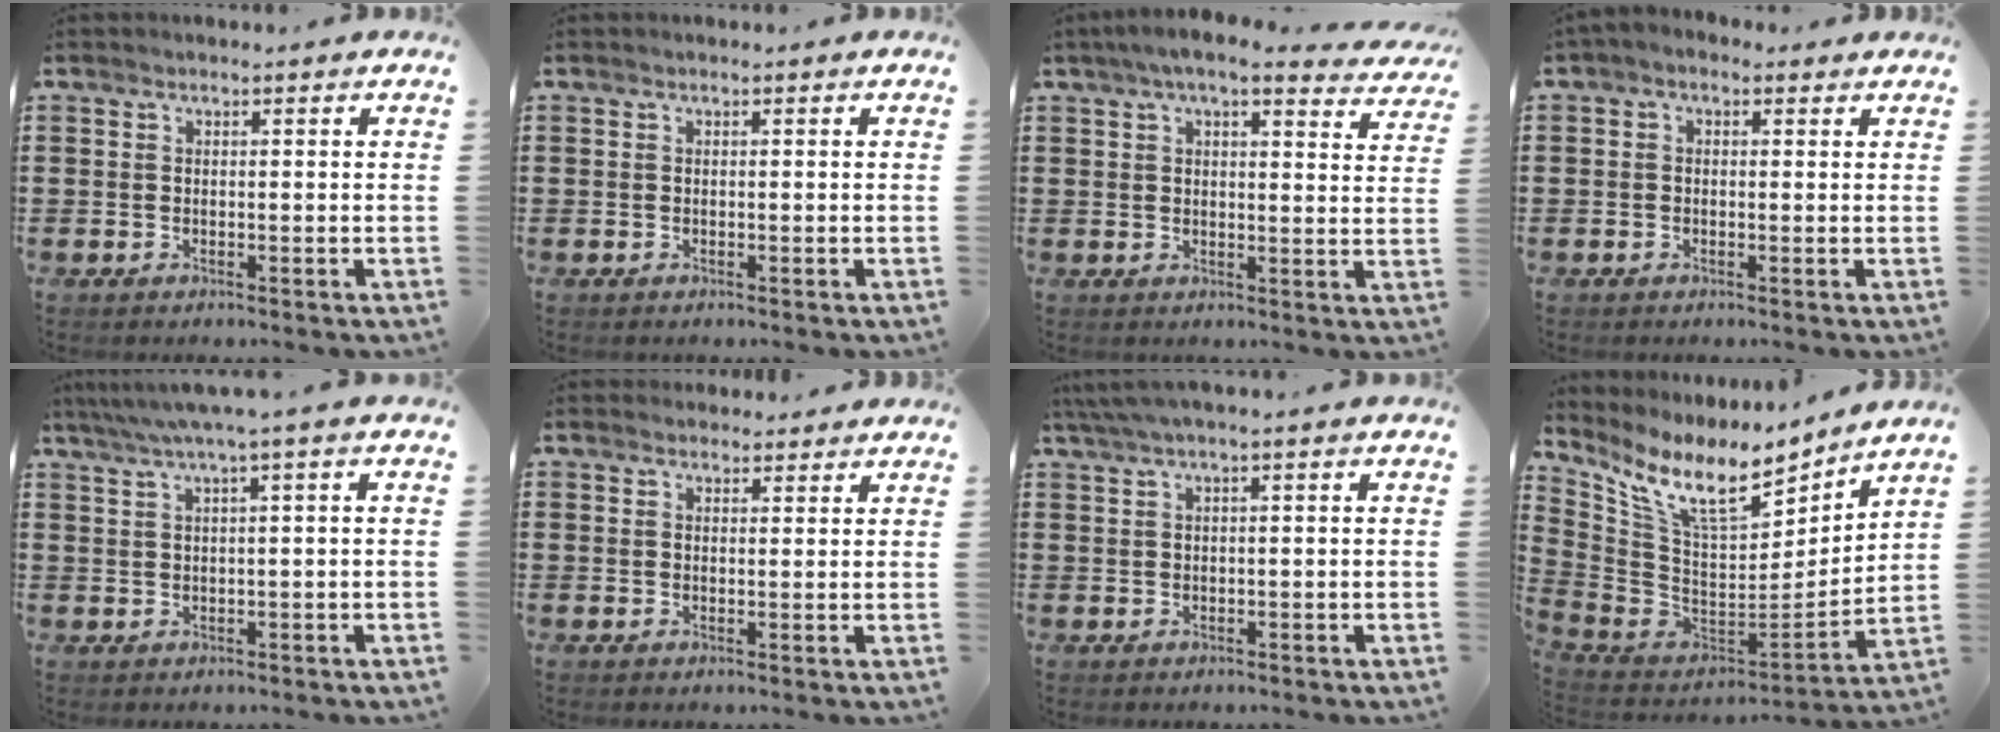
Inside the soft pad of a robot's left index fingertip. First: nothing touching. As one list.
[{"total": 0.0}, {"total": 5.7, "force": [4.7, 1.1, 3.0], "torque": [-0.072, -0.006, 0.085]}, {"total": 1.3, "force": [-0.3, 1.2, 0.6], "torque": [-0.021, 0.003, -0.009]}, {"total": 2.9, "force": [0.8, -0.4, 2.7], "torque": [-0.050, -0.005, 0.011]}, {"total": 1.9, "force": [1.8, 0.6, 0.1], "torque": [0.002, -0.001, 0.034]}, {"total": 1.8, "force": [0.4, 0.0, 1.8], "torque": [-0.037, -0.005, 0.005]}, {"total": 11.2, "force": [7.8, 3.0, 7.5], "torque": [-0.168, -0.054, 0.134]}]